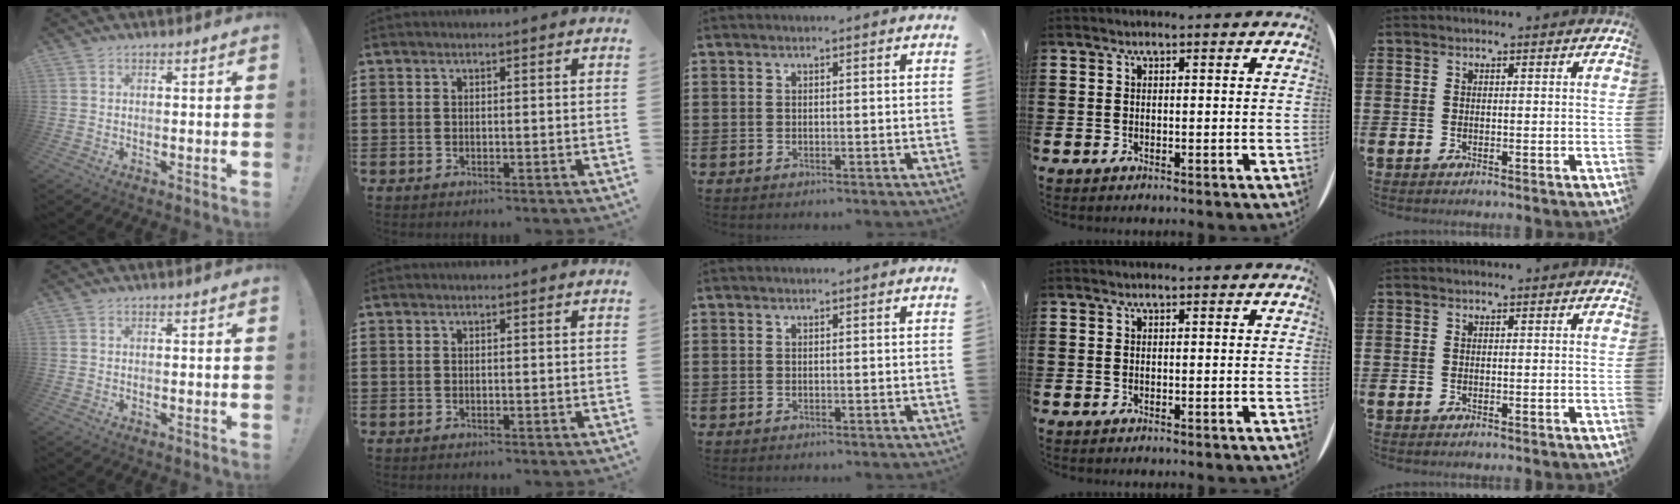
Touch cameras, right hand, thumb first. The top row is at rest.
{}